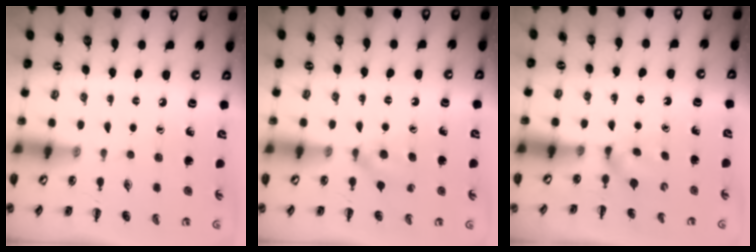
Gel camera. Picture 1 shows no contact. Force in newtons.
{"total": 4.9, "press": 4.6, "slide": 1.8}
{"total": 2.9, "press": 2.8, "slide": 0.9}